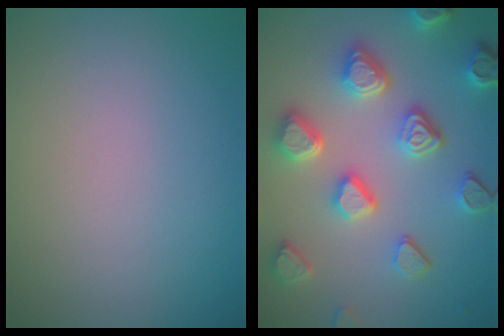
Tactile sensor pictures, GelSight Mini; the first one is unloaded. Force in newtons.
{"total": 6.4, "press": 5.4, "slide": 3.4}